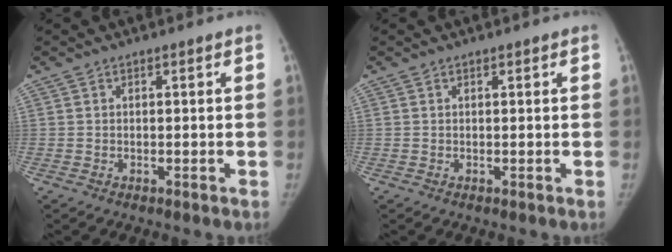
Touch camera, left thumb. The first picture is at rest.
{"total": 0.0}